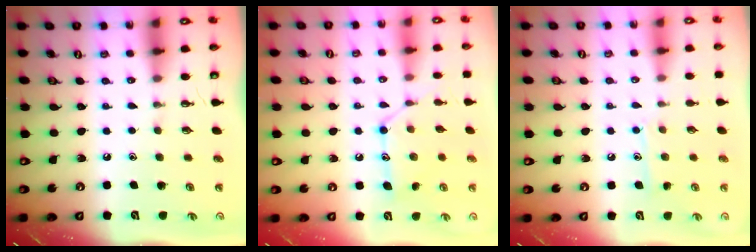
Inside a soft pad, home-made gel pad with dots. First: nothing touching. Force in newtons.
{"total": 12.8, "press": 12.8, "slide": 0.4}
{"total": 7.8, "press": 7.8, "slide": 0.0}